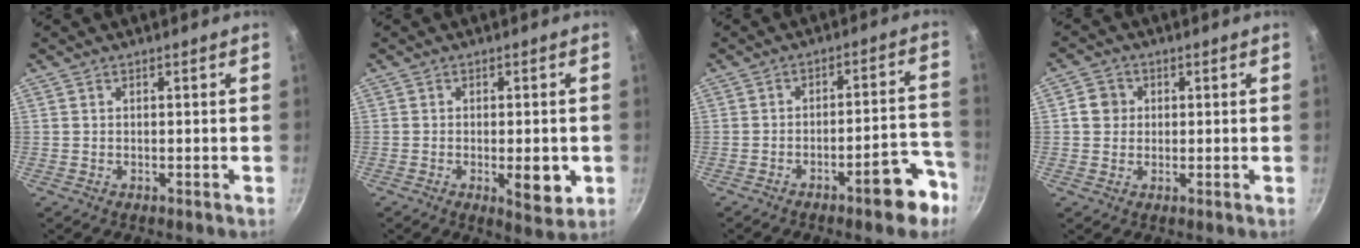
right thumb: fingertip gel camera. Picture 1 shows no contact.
{"total": 6.5, "force": [-1.4, 2.6, 5.8], "torque": [-0.065, -0.006, -0.015]}
{"total": 9.8, "force": [-5.8, 2.8, 7.4], "torque": [-0.074, 0.057, -0.071]}
{"total": 3.9, "force": [0.5, 3.7, 1.2], "torque": [0.002, 0.006, 0.001]}